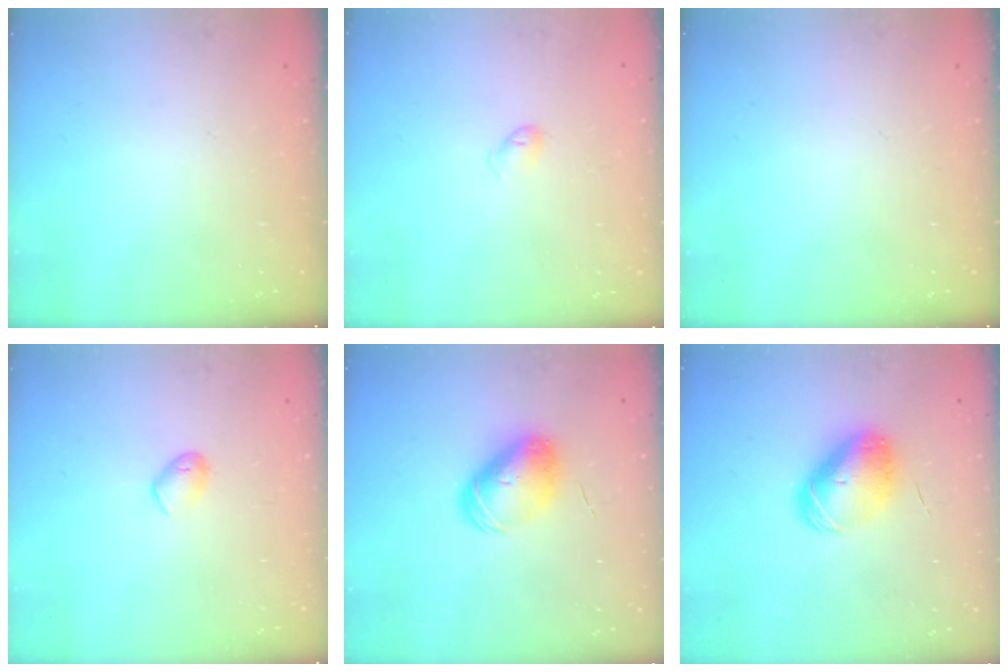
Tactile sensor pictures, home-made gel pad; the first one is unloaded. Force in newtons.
{"total": 4.3, "press": 4.3, "slide": 0.8}
{"total": 0.0}
{"total": 5.9, "press": 5.8, "slide": 0.7}
{"total": 9.0, "press": 9.0, "slide": 0.2}
{"total": 9.3, "press": 9.3, "slide": 1.3}